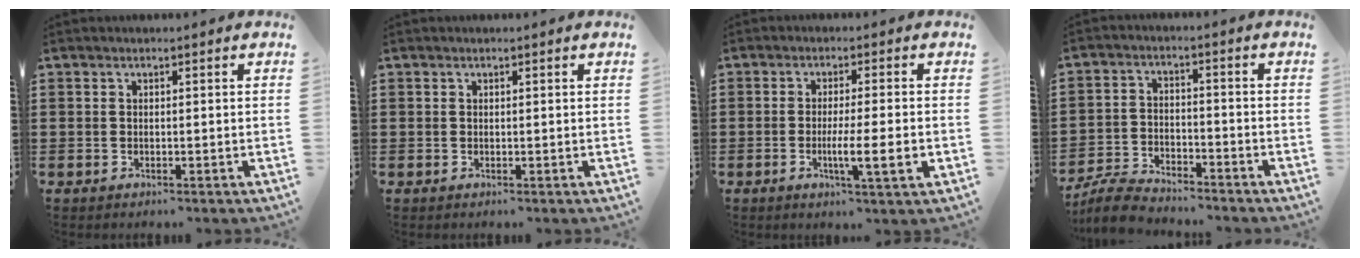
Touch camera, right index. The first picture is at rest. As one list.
[{"total": 0.0}, {"total": 6.3, "force": [-1.5, 0.4, 6.1], "torque": [-0.099, -0.012, -0.025]}, {"total": 5.5, "force": [-5.3, 0.8, 1.1], "torque": [-0.040, 0.004, -0.110]}]